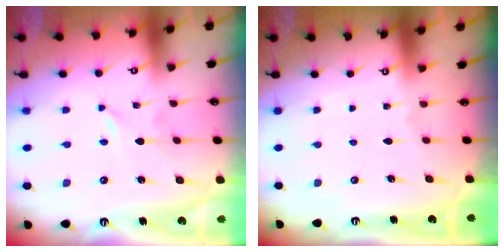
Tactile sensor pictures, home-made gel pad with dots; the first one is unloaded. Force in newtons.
{"total": 0.0}